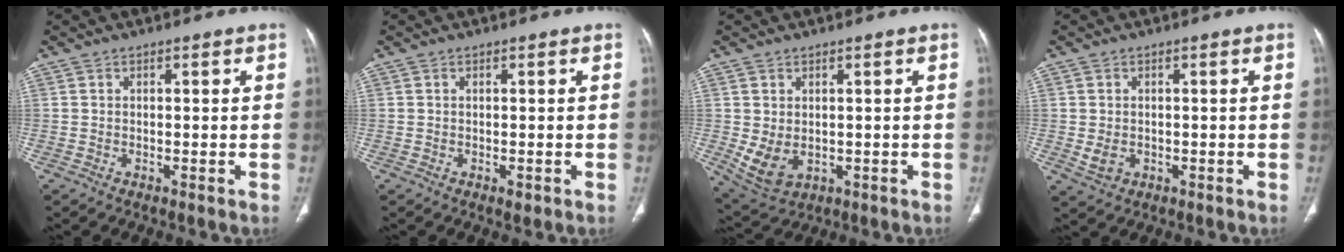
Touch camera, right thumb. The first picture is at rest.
{"total": 1.1, "force": [-0.4, 0.6, 0.9], "torque": [-0.011, 0.000, 0.000]}
{"total": 6.2, "force": [-0.4, 4.4, 4.4], "torque": [-0.081, -0.005, 0.017]}
{"total": 2.7, "force": [-0.3, 2.2, 1.5], "torque": [-0.028, 0.000, 0.004]}